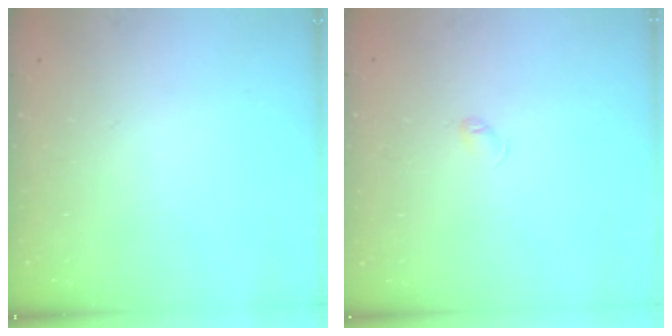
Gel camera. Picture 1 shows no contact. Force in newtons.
{"total": 2.4, "press": 2.4, "slide": 0.4}